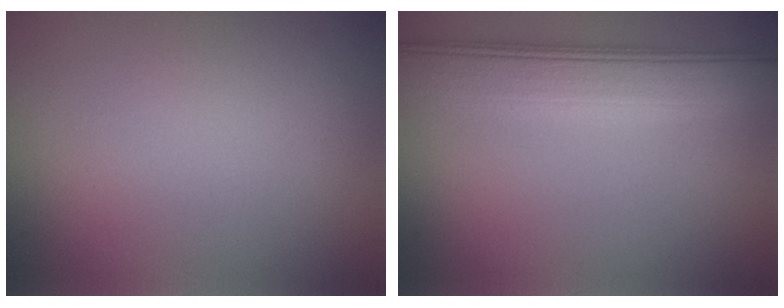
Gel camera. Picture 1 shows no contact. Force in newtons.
{"total": 7.2, "press": 7.2, "slide": 0.6}